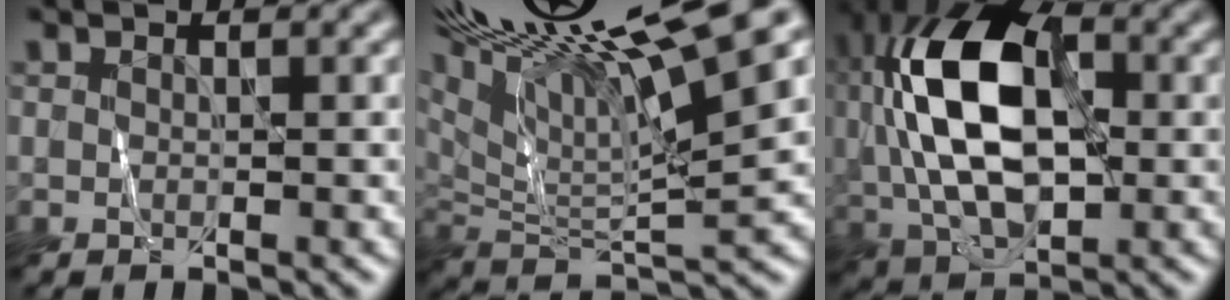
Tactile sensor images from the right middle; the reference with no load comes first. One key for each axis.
{"total": 17.0, "fx": 10.1, "fy": 4.3, "fz": 13.0, "tx": -0.237, "ty": 0.041, "tz": 0.157}
{"total": 12.5, "fx": 0.3, "fy": 7.1, "fz": 10.2, "tx": -0.211, "ty": 0.021, "tz": 0.001}